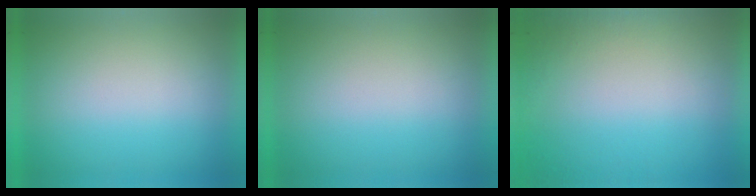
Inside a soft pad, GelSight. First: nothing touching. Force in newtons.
{"total": 0.0}
{"total": 4.9}